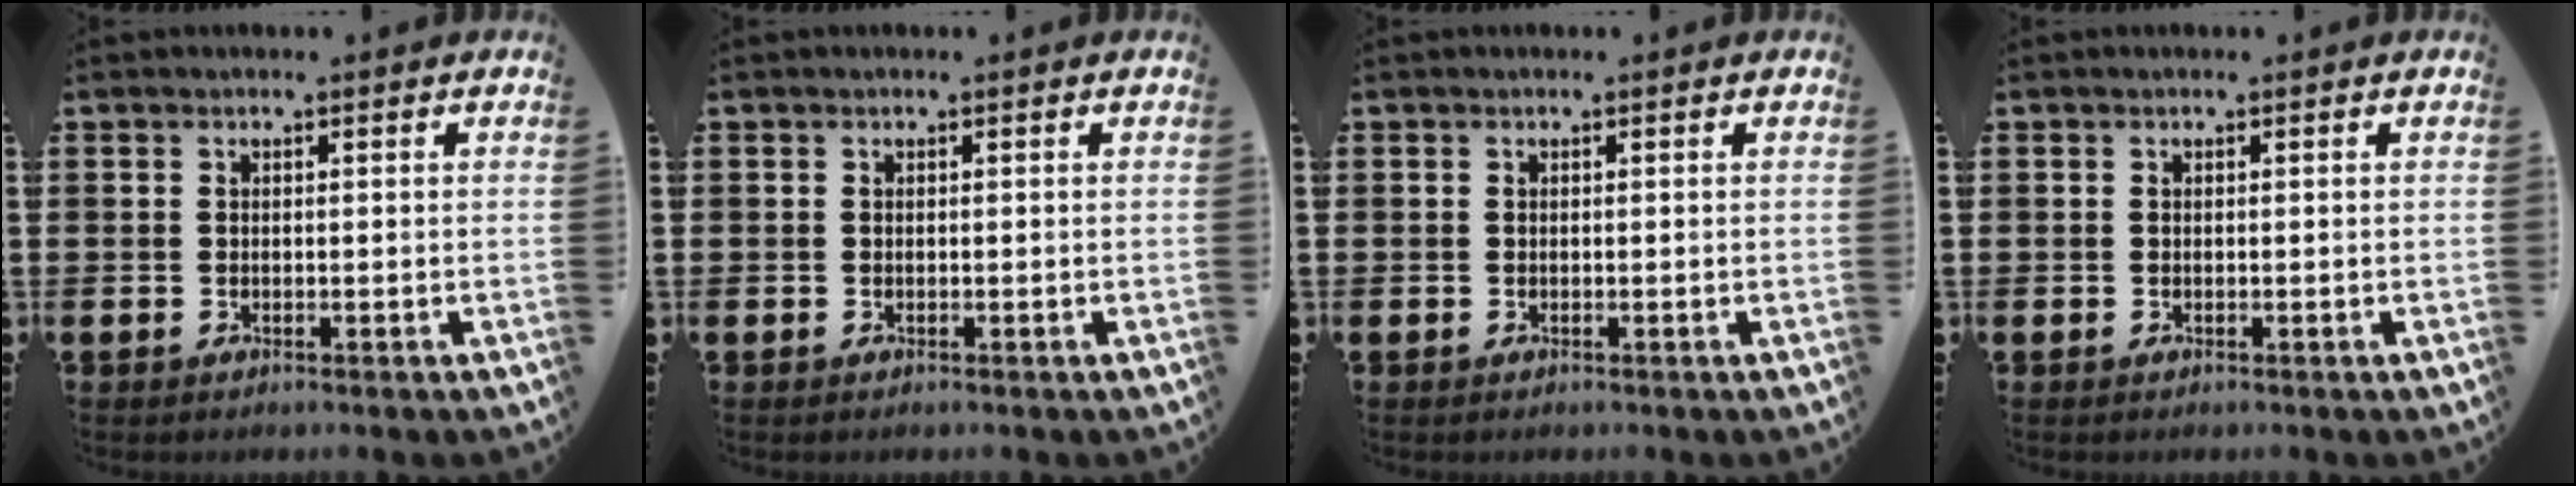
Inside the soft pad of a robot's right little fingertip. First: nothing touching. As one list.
[{"total": 0.0}, {"total": 0.0}, {"total": 0.0}]